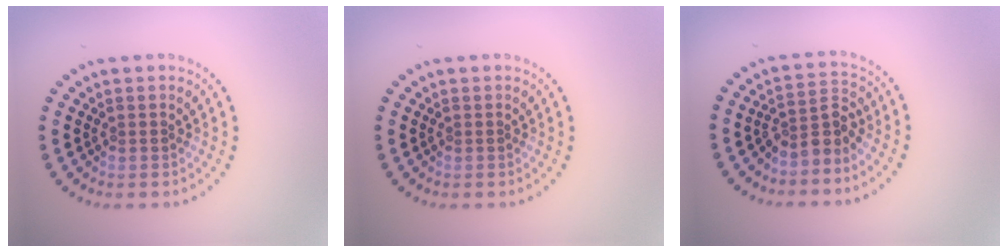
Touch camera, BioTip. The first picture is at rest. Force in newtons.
{"total": 0.0}
{"total": 2.7, "press": 2.0, "slide": 1.8}